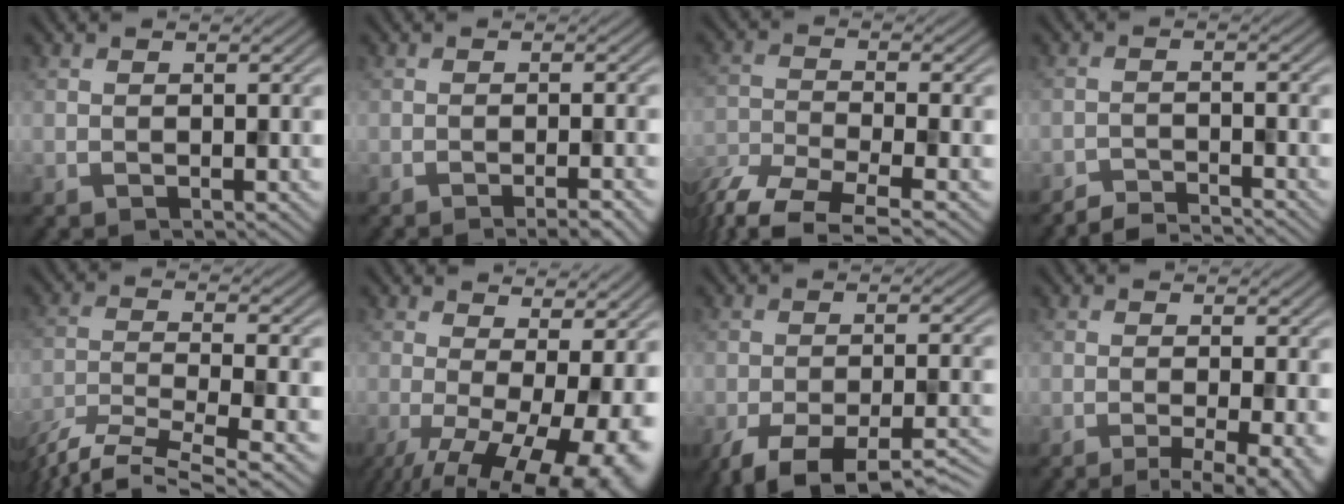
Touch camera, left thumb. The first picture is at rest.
{"total": 2.9, "force": [-1.7, 0.4, 2.3], "torque": [-0.027, 0.007, -0.033]}
{"total": 6.7, "force": [-4.9, 1.8, 4.1], "torque": [-0.099, -0.016, -0.099]}
{"total": 3.3, "force": [-3.2, 0.3, 0.8], "torque": [-0.010, 0.002, -0.063]}
{"total": 10.0, "force": [-8.0, 1.9, 5.6], "torque": [-0.109, -0.015, -0.142]}
{"total": 15.1, "force": [-4.1, 5.9, 13.3], "torque": [-0.185, -0.021, -0.038]}
{"total": 9.0, "force": [-6.1, 2.7, 6.1], "torque": [-0.096, -0.010, -0.089]}
{"total": 5.6, "force": [-2.4, 1.2, 4.9], "torque": [-0.064, -0.001, -0.037]}